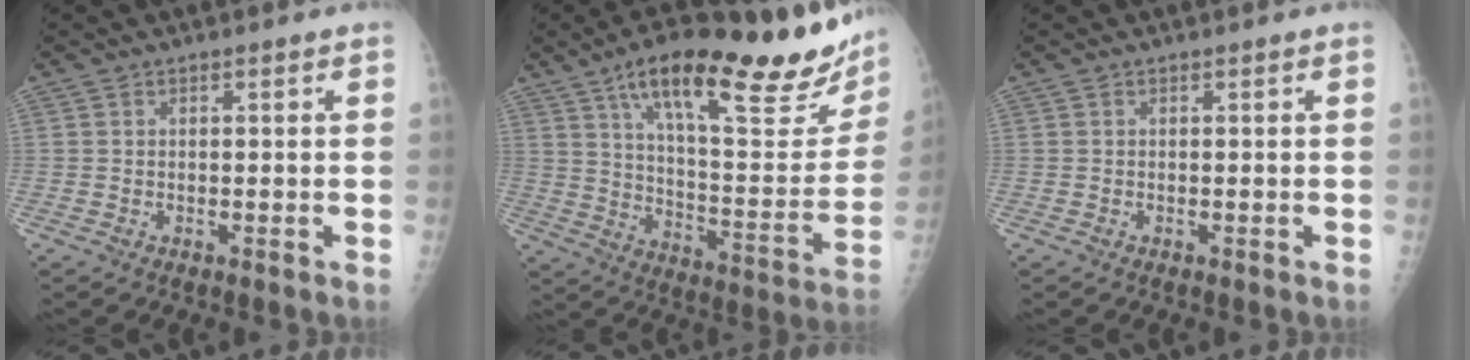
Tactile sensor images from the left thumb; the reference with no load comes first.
{"total": 30.1, "force": [18.4, 8.0, 22.4], "torque": [-0.298, -0.051, 0.282]}
{"total": 0.0}